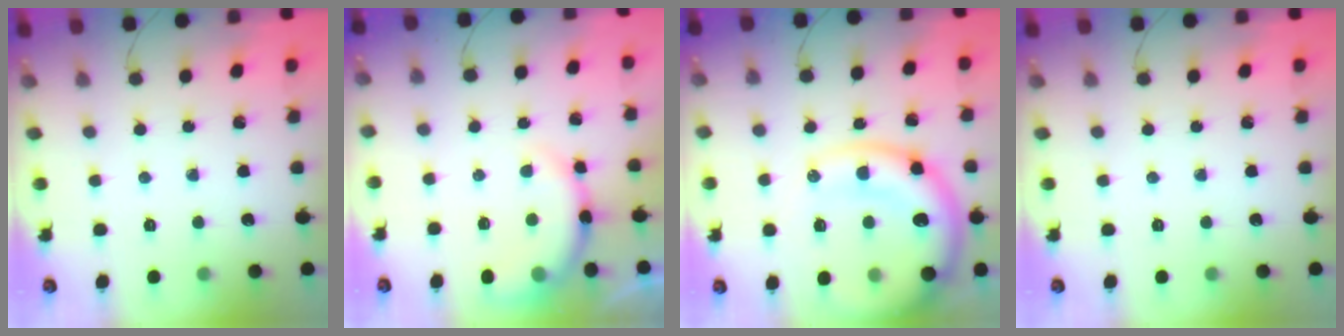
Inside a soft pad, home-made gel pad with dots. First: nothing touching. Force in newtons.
{"total": 8.5, "press": 8.3, "slide": 1.7}
{"total": 20.8, "press": 20.3, "slide": 4.3}
{"total": 0.0}